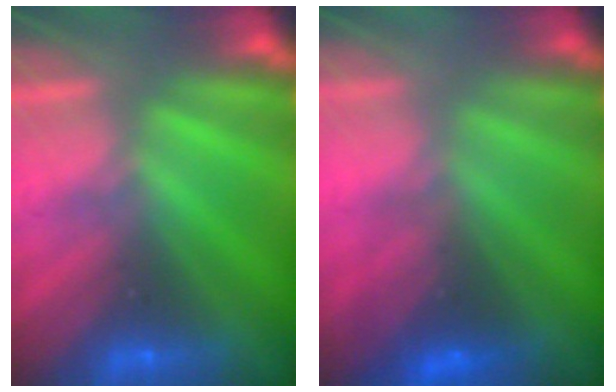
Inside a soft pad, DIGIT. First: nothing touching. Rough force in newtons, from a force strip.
{"total": 3.0}